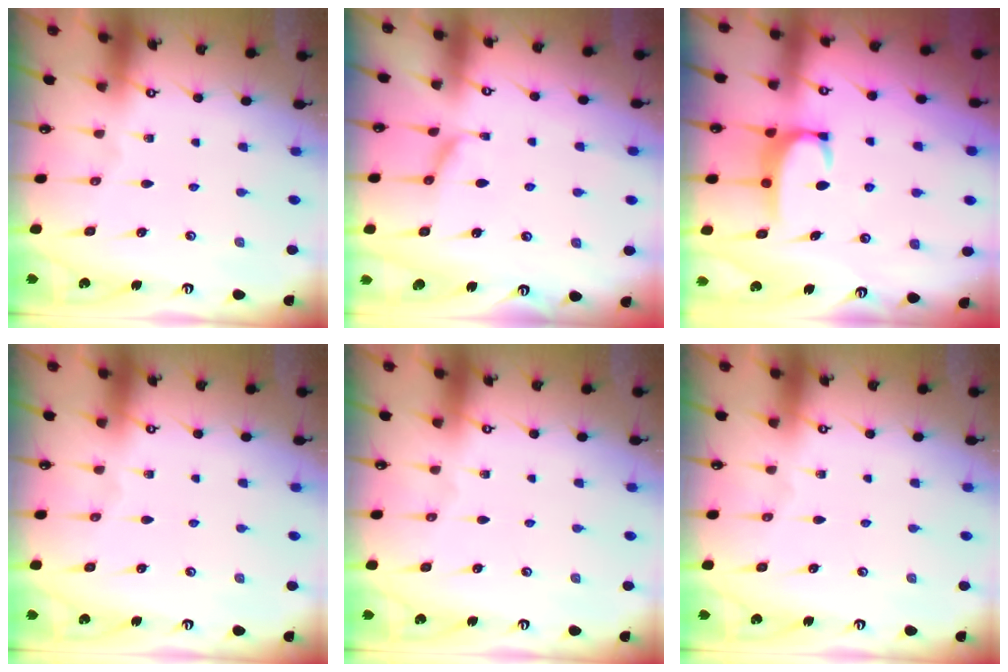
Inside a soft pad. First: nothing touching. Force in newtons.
{"total": 1.8, "press": 1.7, "slide": 0.6}
{"total": 2.8, "press": 2.8, "slide": 0.5}
{"total": 0.0}
{"total": 0.0}
{"total": 0.0}